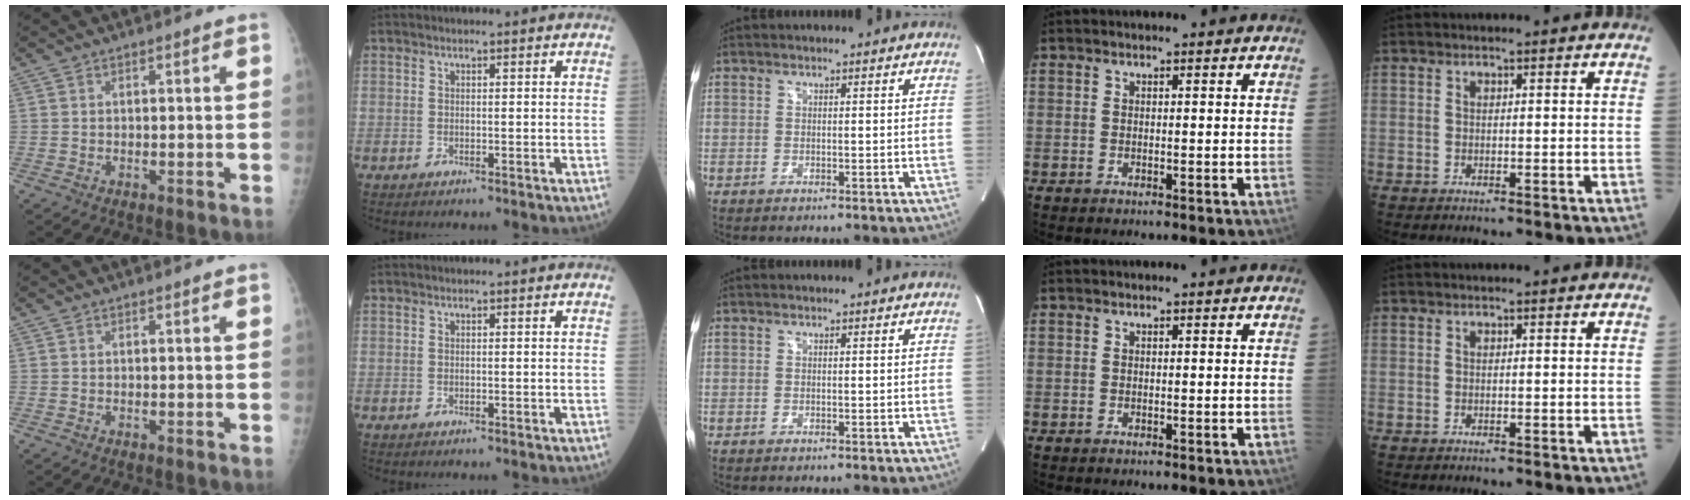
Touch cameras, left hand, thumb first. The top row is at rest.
{}